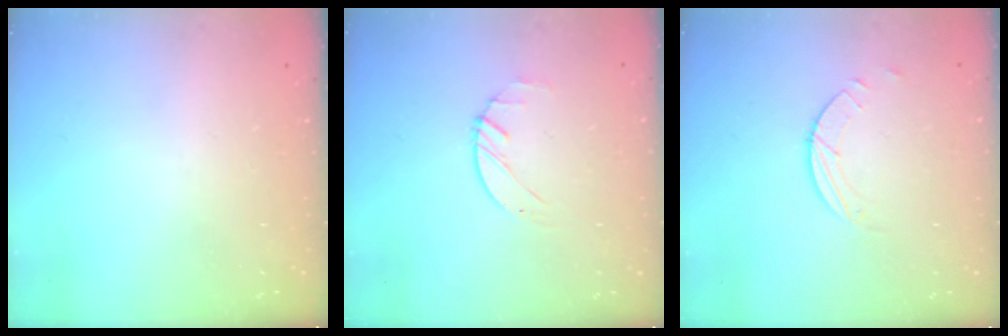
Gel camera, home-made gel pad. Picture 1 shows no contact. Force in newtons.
{"total": 1.2, "press": 1.2, "slide": 0.2}
{"total": 2.0, "press": 2.0, "slide": 0.2}